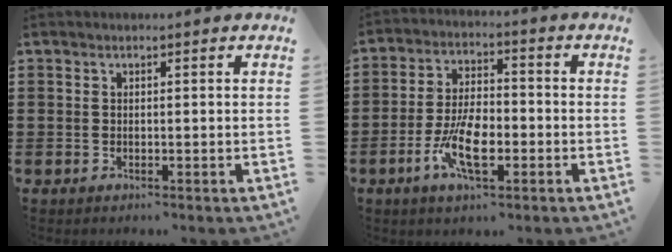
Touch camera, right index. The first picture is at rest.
{"total": 8.5, "force": [-3.0, 3.7, 7.1], "torque": [-0.152, -0.008, -0.056]}